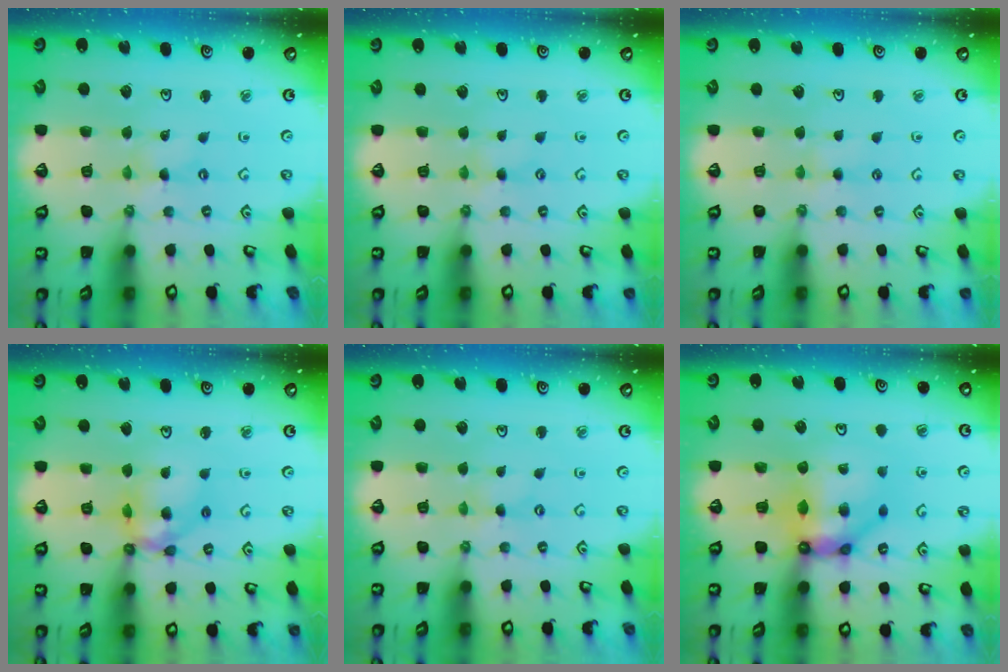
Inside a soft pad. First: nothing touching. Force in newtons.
{"total": 1.7, "press": 1.6, "slide": 0.3}
{"total": 2.4, "press": 2.3, "slide": 0.4}
{"total": 11.7, "press": 11.6, "slide": 1.2}
{"total": 0.0}
{"total": 10.2, "press": 10.1, "slide": 0.9}